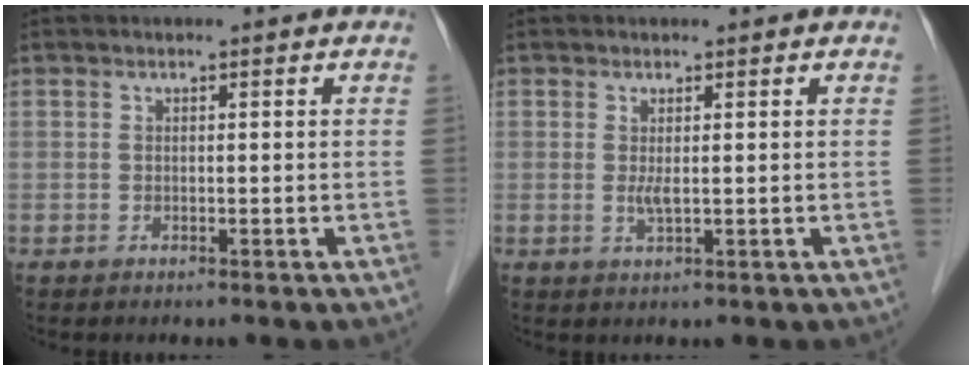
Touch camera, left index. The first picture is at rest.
{"total": 1.5, "force": [0.1, 0.1, 1.5], "torque": [-0.037, -0.004, 0.004]}